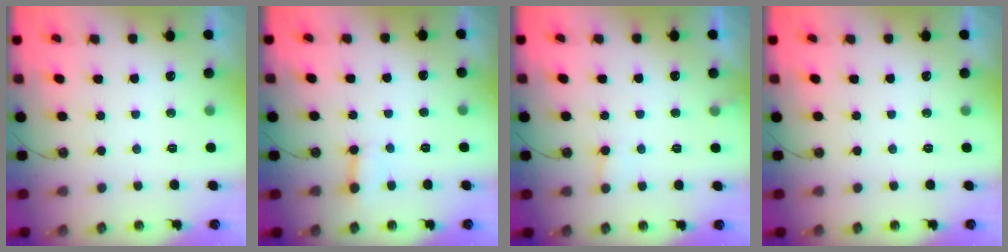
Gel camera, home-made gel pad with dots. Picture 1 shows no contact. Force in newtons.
{"total": 3.1, "press": 3.1, "slide": 0.7}
{"total": 6.1, "press": 6.0, "slide": 0.5}
{"total": 0.0}